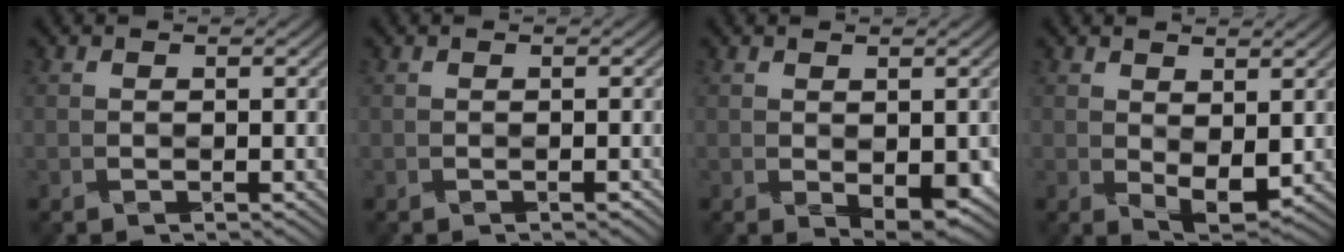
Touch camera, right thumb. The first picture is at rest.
{"total": 0.6, "force": [-0.4, 0.2, 0.4], "torque": [-0.004, -0.001, -0.005]}
{"total": 3.3, "force": [-0.8, 1.6, 2.7], "torque": [-0.043, -0.010, -0.009]}
{"total": 3.6, "force": [0.6, 1.8, 3.0], "torque": [-0.060, -0.008, 0.012]}